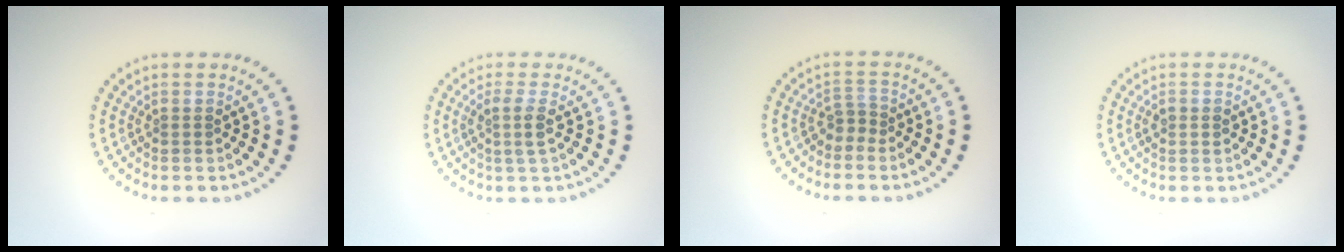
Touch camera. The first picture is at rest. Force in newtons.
{"total": 1.9, "press": 1.5, "slide": 1.2}
{"total": 1.5, "press": 1.0, "slide": 1.1}
{"total": 0.9, "press": 0.9, "slide": 0.1}